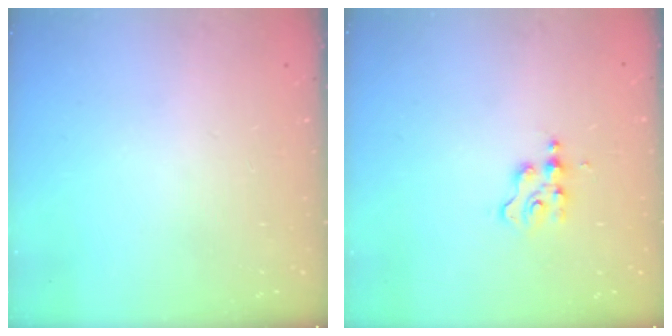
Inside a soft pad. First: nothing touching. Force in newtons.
{"total": 2.6, "press": 2.6, "slide": 0.3}